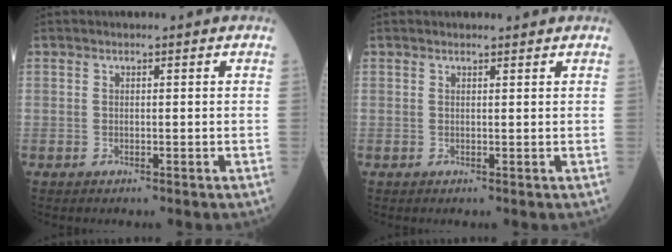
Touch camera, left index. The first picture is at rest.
{"total": 1.4, "force": [1.4, 0.2, 0.2], "torque": [-0.007, 0.004, 0.017]}